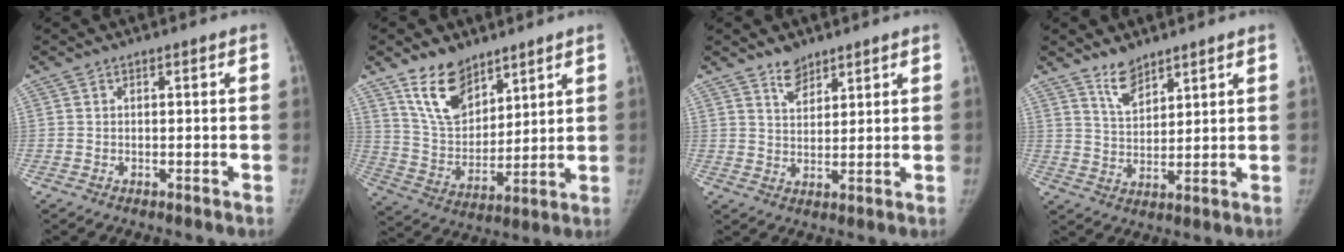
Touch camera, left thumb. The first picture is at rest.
{"total": 12.6, "force": [8.7, 7.0, 5.8], "torque": [-0.071, -0.057, 0.174]}
{"total": 4.1, "force": [3.3, 2.2, 1.3], "torque": [-0.001, -0.028, 0.061]}
{"total": 5.5, "force": [4.4, 2.4, 2.3], "torque": [-0.022, -0.037, 0.088]}